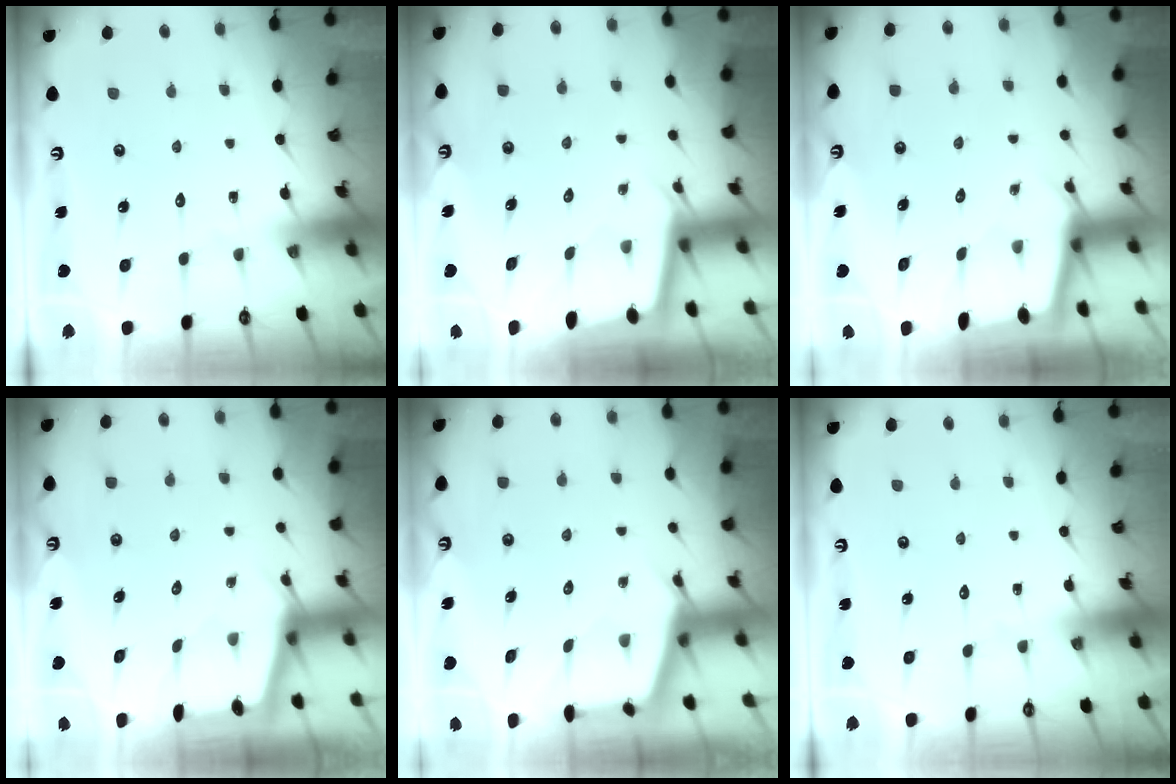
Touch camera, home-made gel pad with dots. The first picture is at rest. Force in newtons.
{"total": 1.9, "press": 1.9, "slide": 0.1}
{"total": 2.2, "press": 2.2, "slide": 0.3}
{"total": 2.3, "press": 2.3, "slide": 0.3}
{"total": 2.6, "press": 2.6, "slide": 0.3}
{"total": 0.0}